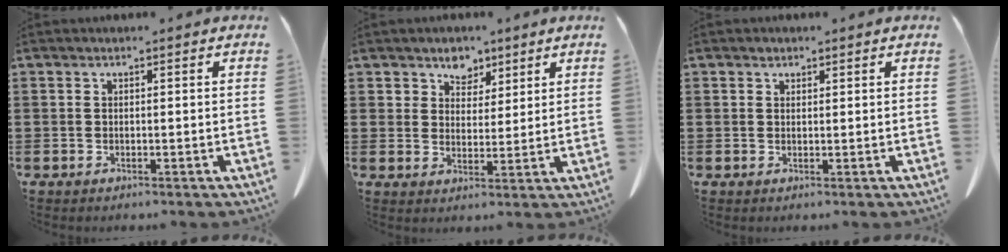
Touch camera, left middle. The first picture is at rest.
{"total": 4.4, "force": [3.2, 3.1, 0.1], "torque": [-0.017, -0.003, 0.055]}
{"total": 0.9, "force": [0.7, 0.5, 0.1], "torque": [-0.005, 0.001, 0.014]}